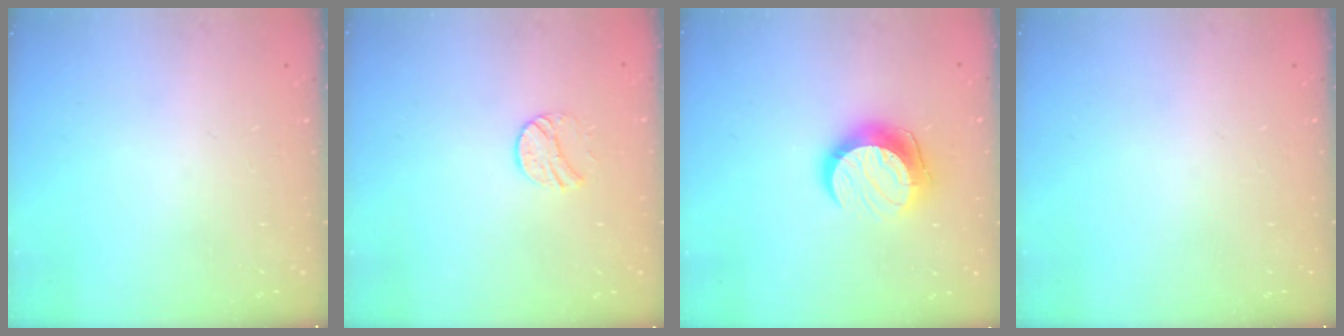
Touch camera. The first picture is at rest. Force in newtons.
{"total": 8.0, "press": 8.0, "slide": 0.6}
{"total": 11.9, "press": 11.9, "slide": 0.7}
{"total": 0.0}